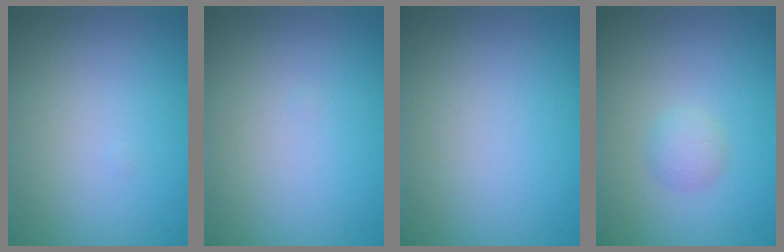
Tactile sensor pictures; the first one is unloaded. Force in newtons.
{"total": 0.0}
{"total": 0.0}
{"total": 1.5, "press": 1.5, "slide": 0.0}